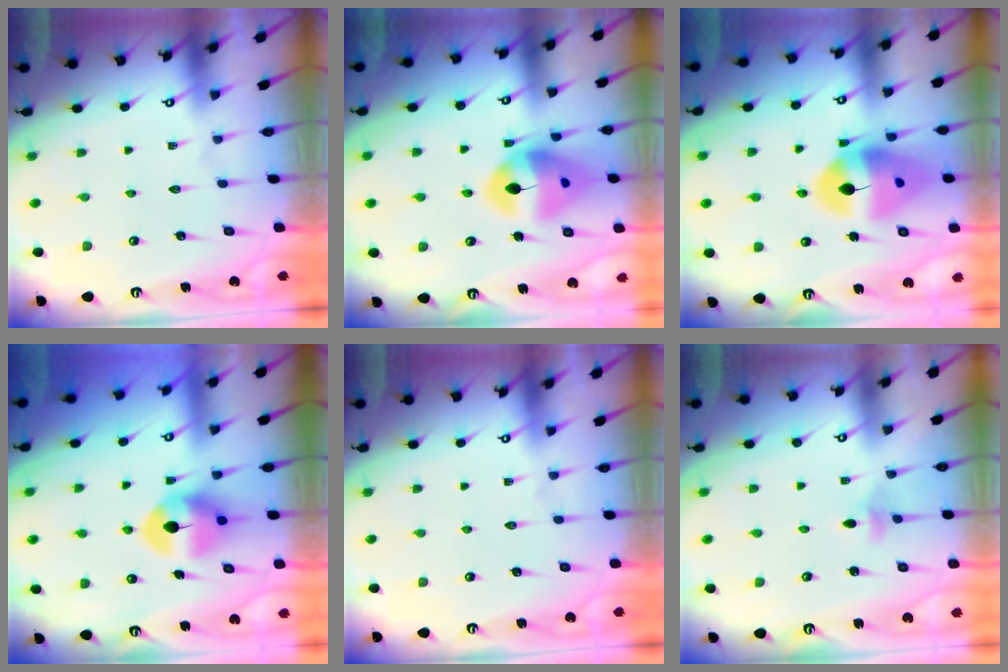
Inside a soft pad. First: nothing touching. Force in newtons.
{"total": 15.2, "press": 15.0, "slide": 2.3}
{"total": 14.0, "press": 13.9, "slide": 1.5}
{"total": 8.4, "press": 8.3, "slide": 1.2}
{"total": 0.0}
{"total": 4.7, "press": 4.6, "slide": 0.9}